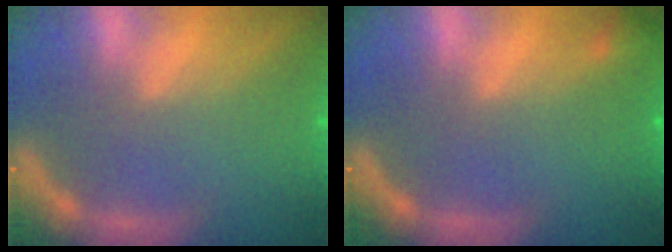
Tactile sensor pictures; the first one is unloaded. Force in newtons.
{"total": 0.9}